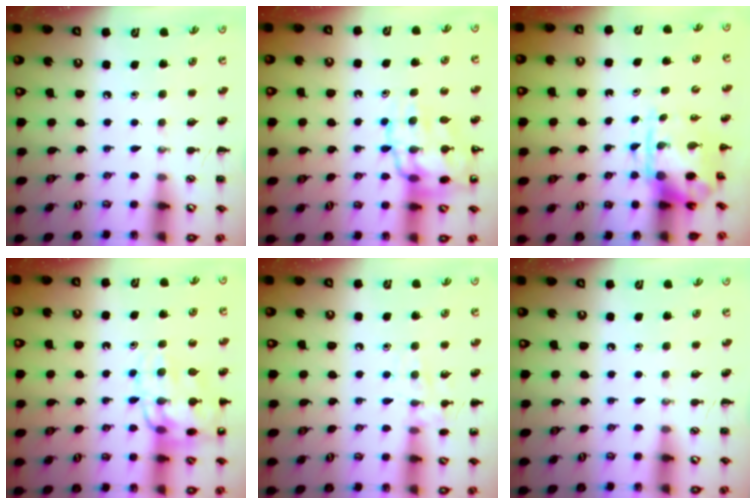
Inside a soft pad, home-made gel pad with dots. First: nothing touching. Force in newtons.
{"total": 18.7, "press": 18.4, "slide": 3.4}
{"total": 3.7, "press": 3.6, "slide": 0.9}
{"total": 14.3, "press": 14.1, "slide": 2.4}
{"total": 8.0, "press": 7.9, "slide": 1.2}
{"total": 0.0}